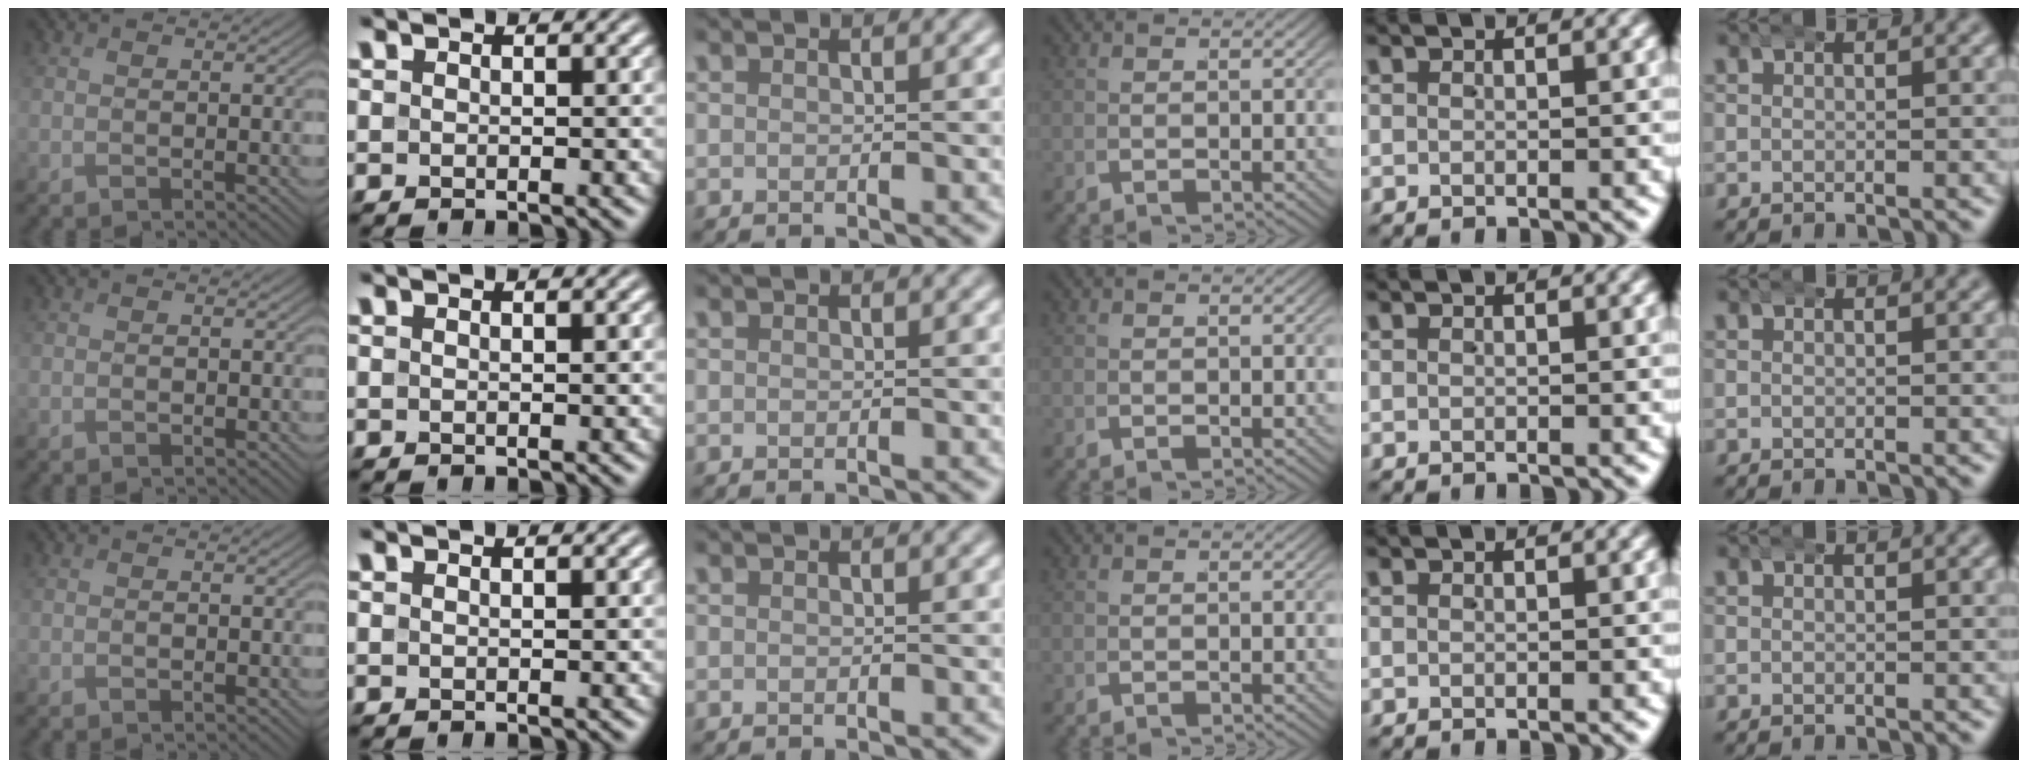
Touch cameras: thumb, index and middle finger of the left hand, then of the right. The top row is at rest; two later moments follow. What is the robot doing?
{"motion": "wrap", "object": "aluminum foil"}